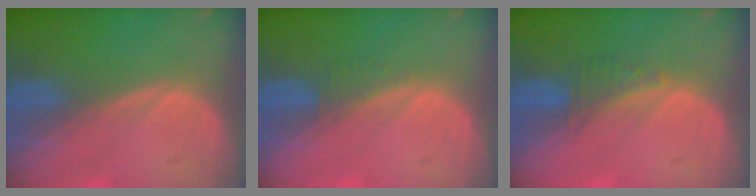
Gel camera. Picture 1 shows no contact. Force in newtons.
{"total": 1.2, "press": 1.1, "slide": 0.4}
{"total": 2.3, "press": 2.2, "slide": 0.7}